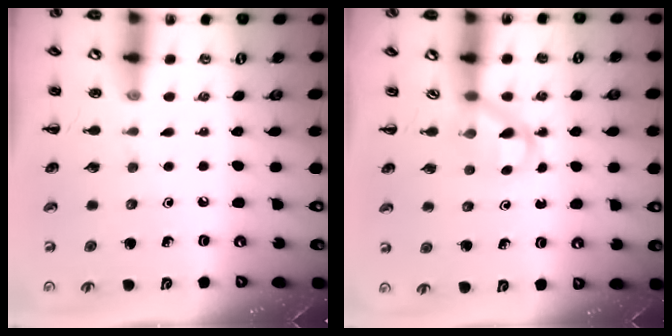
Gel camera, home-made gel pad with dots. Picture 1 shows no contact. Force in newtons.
{"total": 3.3, "press": 3.1, "slide": 1.2}